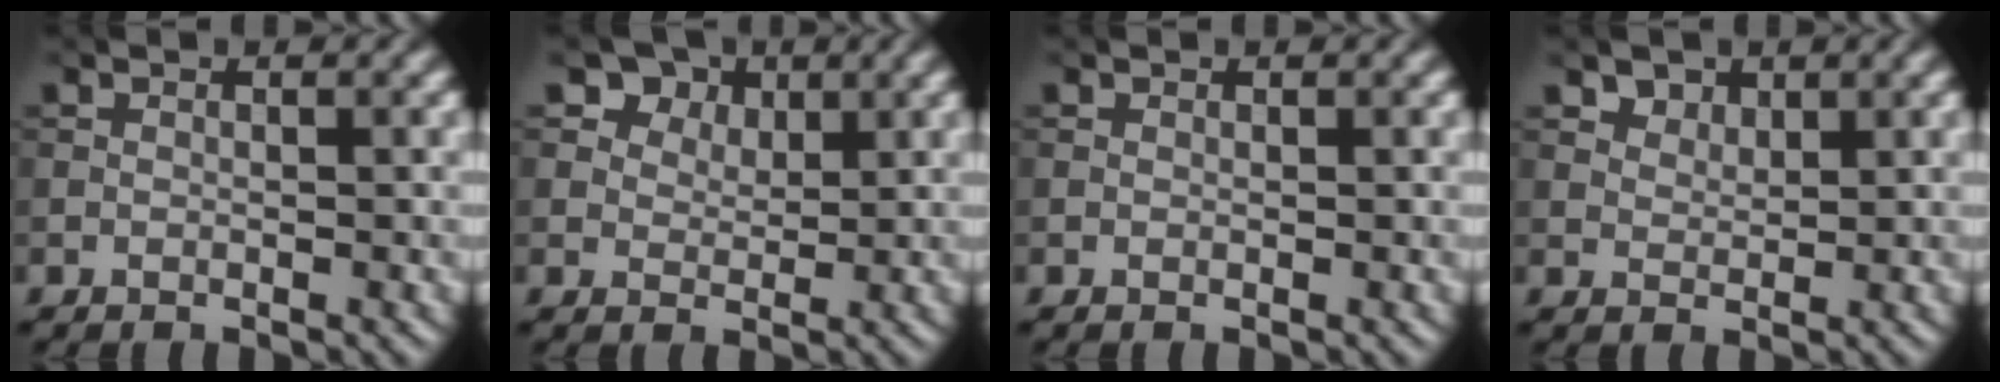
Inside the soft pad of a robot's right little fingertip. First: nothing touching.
{"total": 6.5, "force": [4.2, 4.3, 2.5], "torque": [-0.069, -0.007, 0.074]}
{"total": 0.0}
{"total": 2.2, "force": [1.6, 1.3, 0.6], "torque": [-0.019, -0.019, 0.039]}